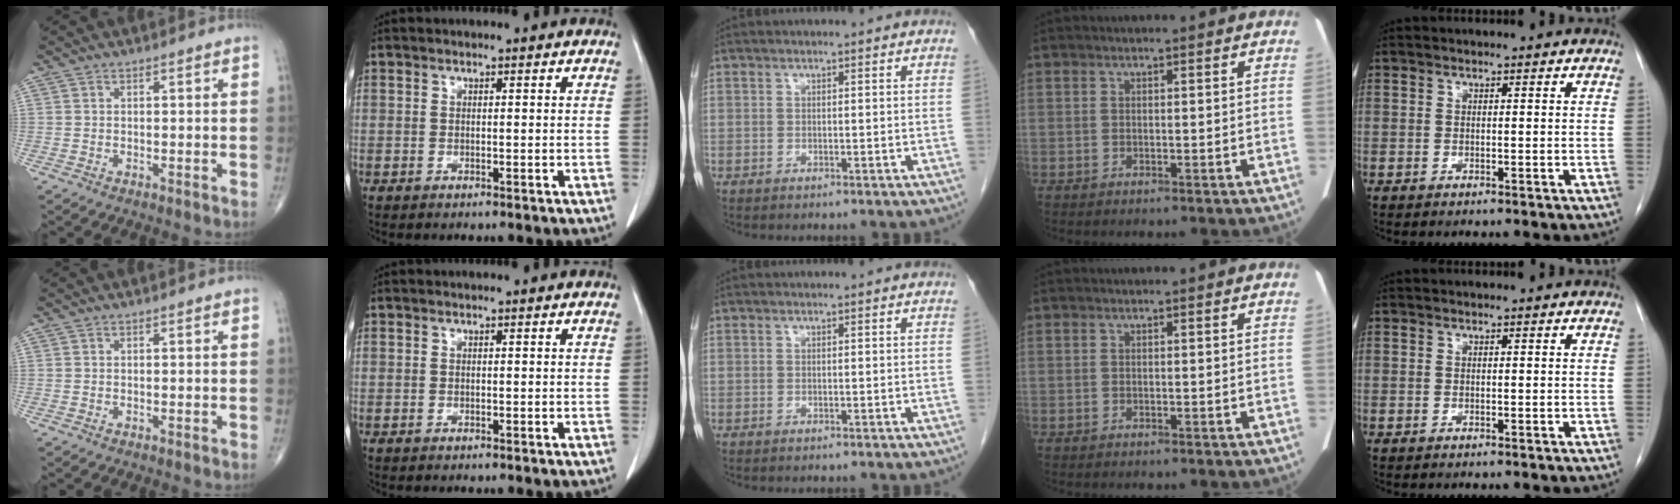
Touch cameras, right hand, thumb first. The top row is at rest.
{}